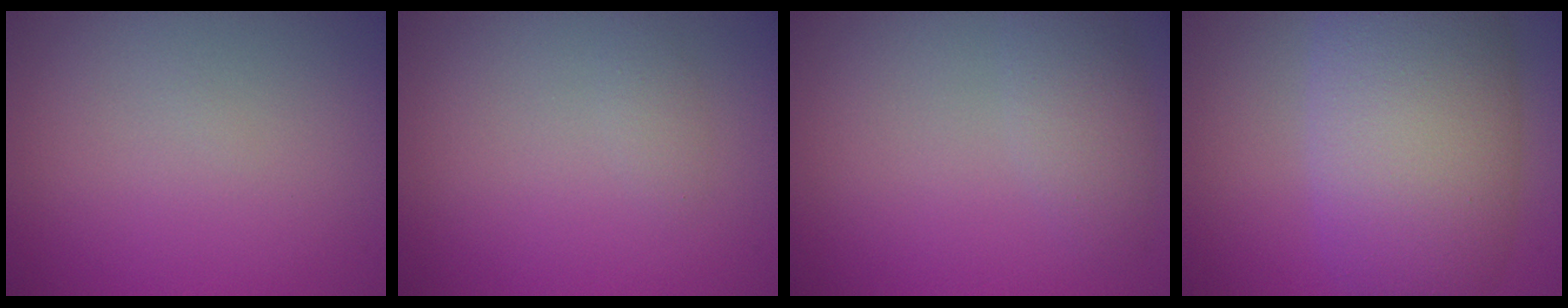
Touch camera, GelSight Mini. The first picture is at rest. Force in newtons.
{"total": 0.9, "press": 0.9, "slide": 0.1}
{"total": 2.4, "press": 2.4, "slide": 0.1}
{"total": 11.3, "press": 11.3, "slide": 0.6}